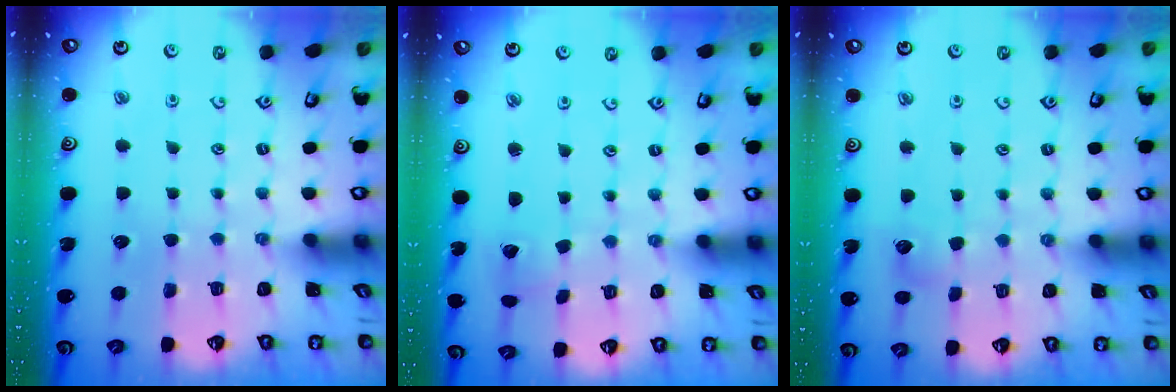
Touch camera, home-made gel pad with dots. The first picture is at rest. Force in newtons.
{"total": 2.2, "press": 2.2, "slide": 0.1}
{"total": 4.8, "press": 4.8, "slide": 0.4}